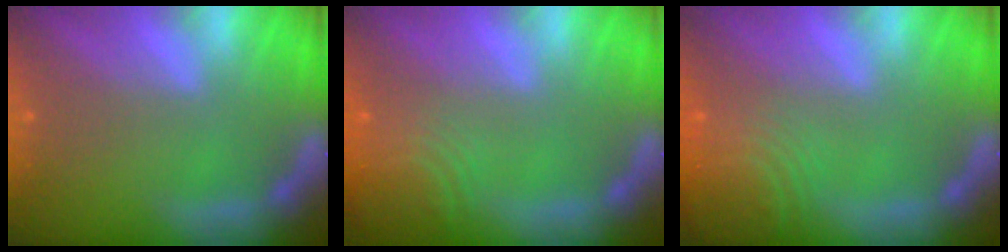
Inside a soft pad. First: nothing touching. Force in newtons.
{"total": 6.6}
{"total": 8.5}